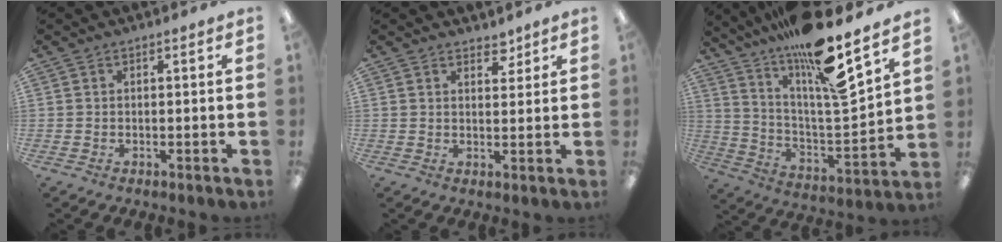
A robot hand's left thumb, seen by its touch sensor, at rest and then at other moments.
{"total": 3.3, "force": [2.8, 1.5, 0.9], "torque": [0.002, -0.016, 0.047]}
{"total": 18.3, "force": [14.0, 1.7, 11.6], "torque": [-0.209, -0.100, 0.227]}